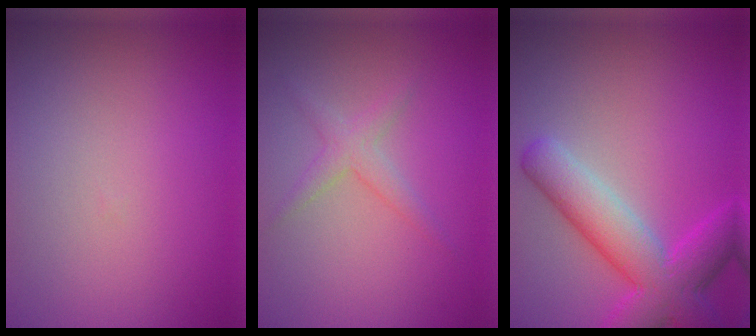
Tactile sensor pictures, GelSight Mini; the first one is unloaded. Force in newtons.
{"total": 1.9, "press": 1.9, "slide": 0.1}
{"total": 7.3, "press": 7.3, "slide": 0.3}